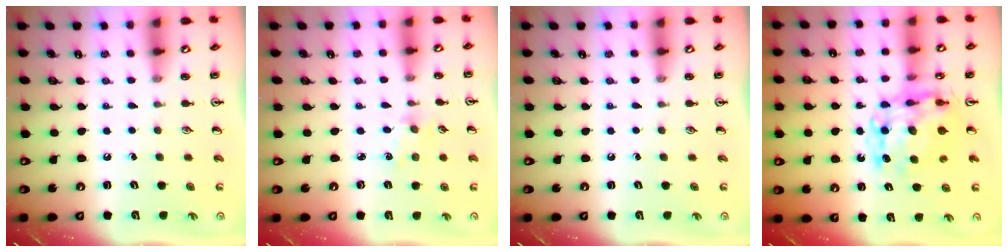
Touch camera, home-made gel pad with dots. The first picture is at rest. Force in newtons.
{"total": 0.9, "press": 0.9, "slide": 0.2}
{"total": 0.0}
{"total": 10.9, "press": 10.9, "slide": 0.9}